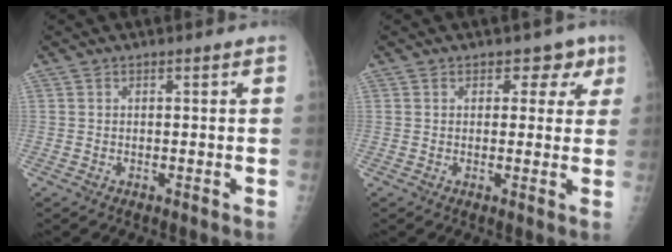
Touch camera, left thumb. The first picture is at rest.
{"total": 4.7, "force": [2.3, 3.6, 1.9], "torque": [0.018, -0.004, 0.022]}